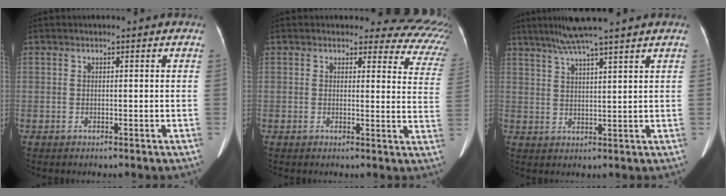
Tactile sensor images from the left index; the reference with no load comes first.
{"total": 11.8, "force": [10.5, 4.6, 2.9], "torque": [0.012, -0.056, 0.065]}
{"total": 8.3, "force": [6.7, -1.2, 4.7], "torque": [-0.083, 0.024, 0.111]}